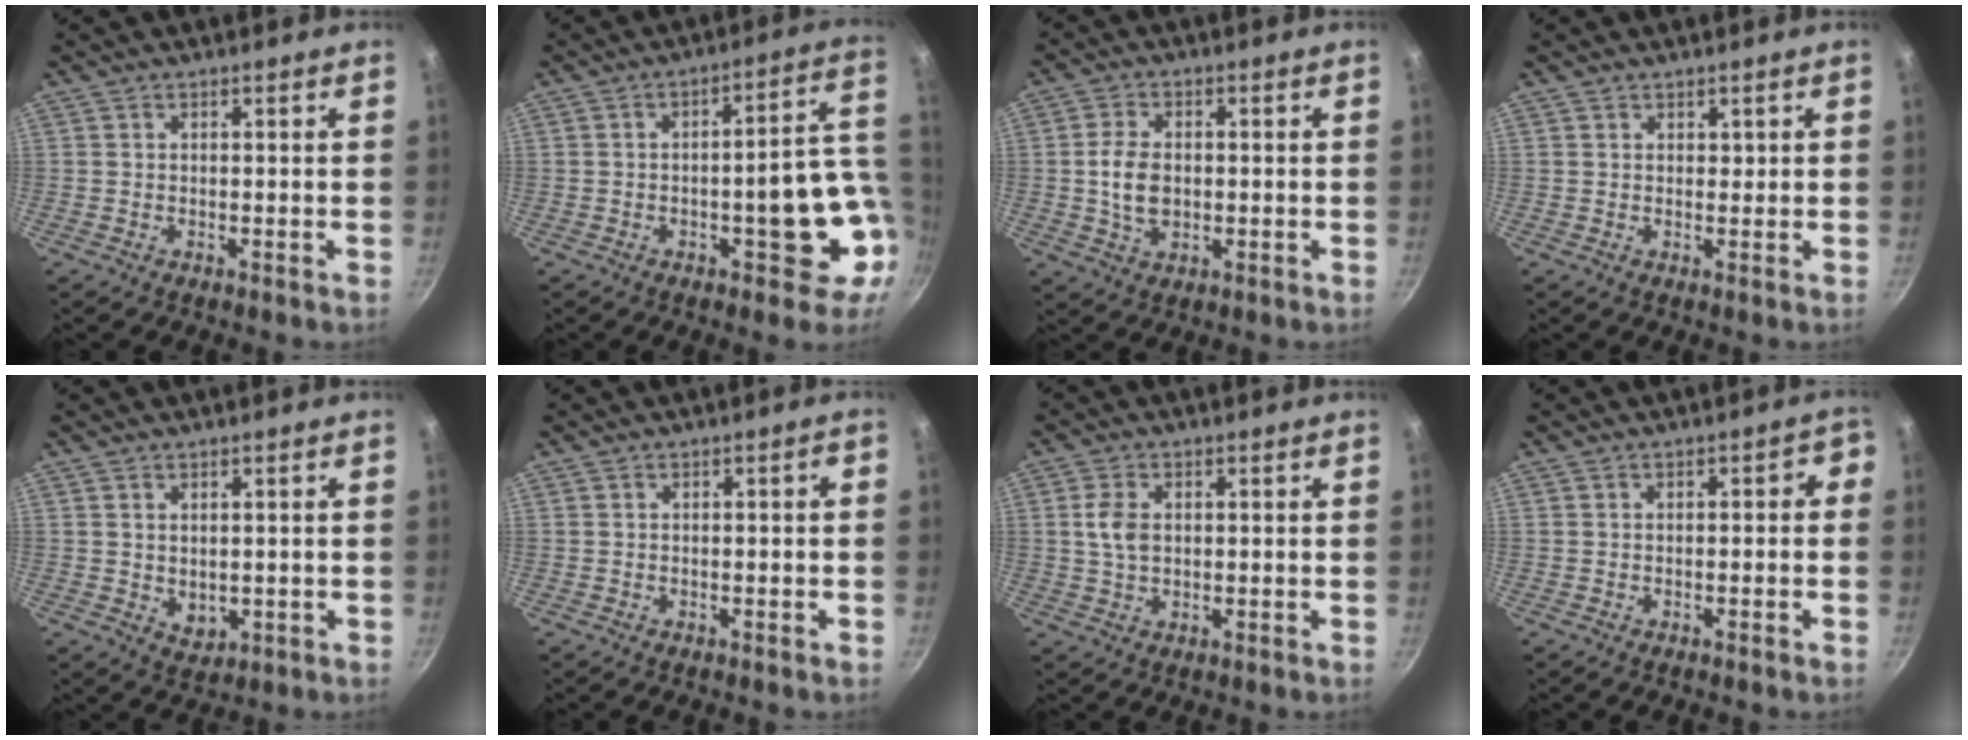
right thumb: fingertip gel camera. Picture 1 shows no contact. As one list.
[{"total": 13.7, "force": [-2.4, 5.3, 12.4], "torque": [-0.114, 0.028, -0.025]}, {"total": 6.8, "force": [-0.2, 4.4, 5.1], "torque": [-0.090, 0.004, -0.004]}, {"total": 0.9, "force": [0.6, 0.6, 0.1], "torque": [0.001, -0.003, 0.011]}, {"total": 3.0, "force": [0.4, 2.3, 1.9], "torque": [-0.024, -0.010, 0.016]}, {"total": 1.4, "force": [-0.4, 0.3, 1.4], "torque": [-0.021, 0.008, 0.000]}, {"total": 4.6, "force": [0.7, 3.1, 3.4], "torque": [-0.062, 0.003, 0.013]}, {"total": 2.5, "force": [-0.7, 1.4, 2.0], "torque": [-0.008, 0.030, -0.005]}]